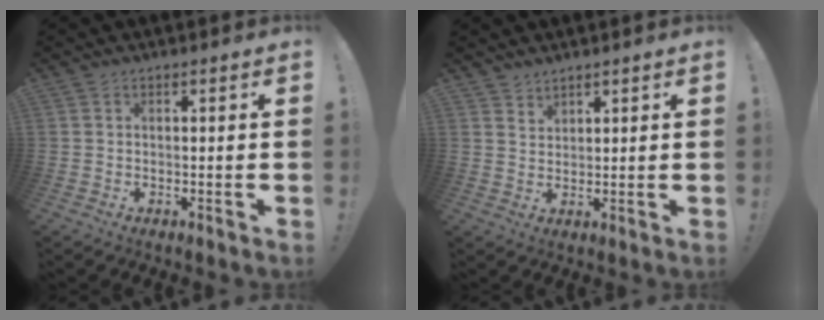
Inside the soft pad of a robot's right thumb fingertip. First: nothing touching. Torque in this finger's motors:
{"motor_torque": [-0.14, -0.26, 0.03, 0.03, 0.04]}